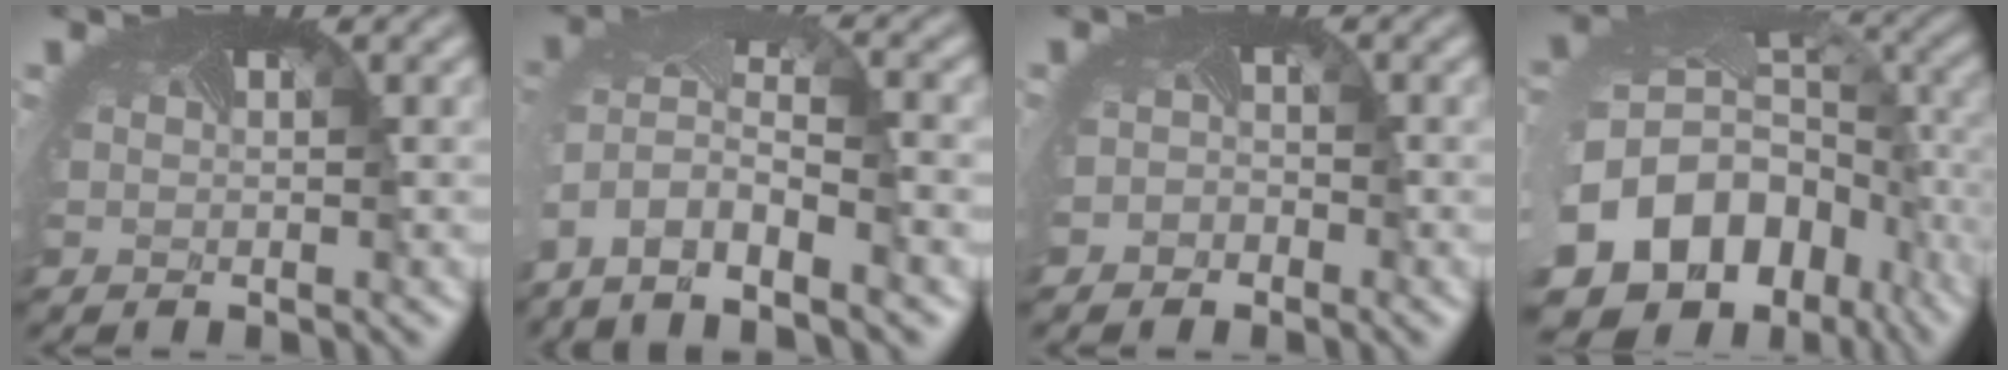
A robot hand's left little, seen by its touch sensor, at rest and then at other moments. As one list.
[{"total": 8.5, "force": [-5.2, 3.5, 5.7], "torque": [-0.137, -0.021, -0.078]}, {"total": 1.4, "force": [-1.1, 0.8, -0.3], "torque": [-0.002, -0.011, -0.022]}, {"total": 17.9, "force": [-8.8, 13.4, 7.9], "torque": [-0.181, -0.049, -0.106]}]